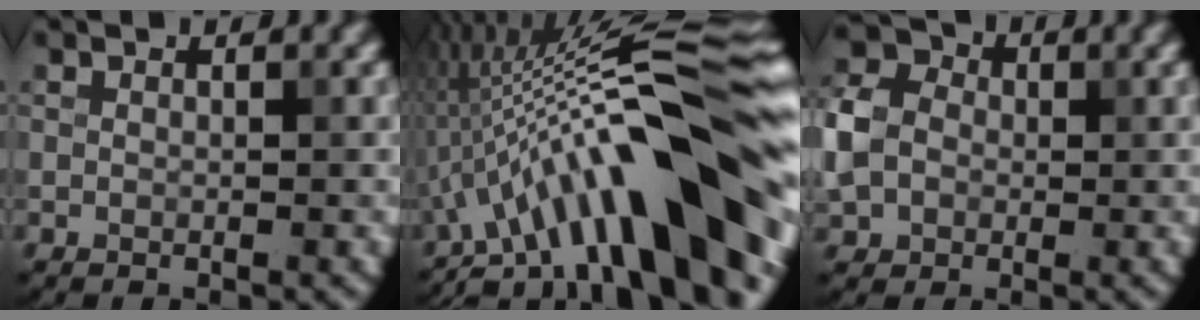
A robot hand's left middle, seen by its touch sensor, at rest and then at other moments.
{"total": 17.0, "force": [-5.6, 3.8, 15.6], "torque": [-0.193, 0.052, -0.102]}
{"total": 5.6, "force": [-0.3, 4.6, 3.2], "torque": [-0.079, 0.010, -0.014]}